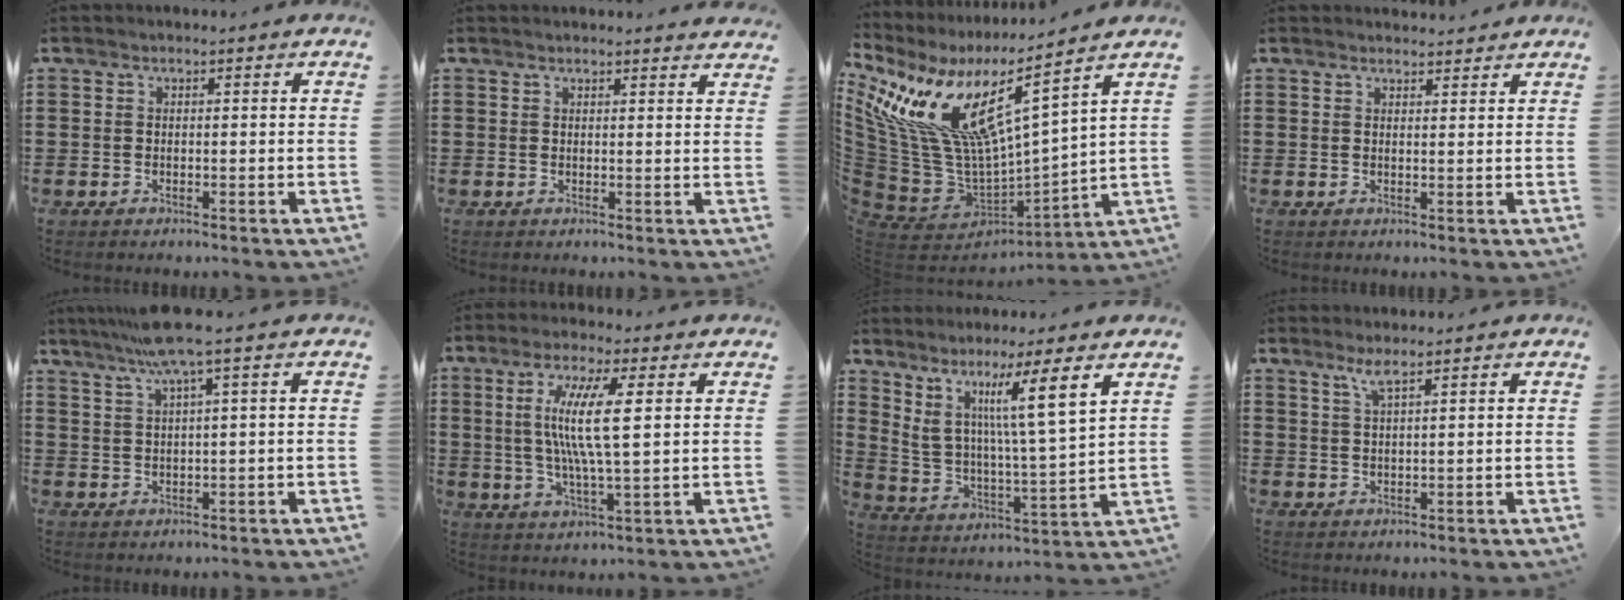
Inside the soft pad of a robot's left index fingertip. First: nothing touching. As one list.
[{"total": 1.5, "force": [1.5, 0.3, 0.0], "torque": [-0.004, 0.001, 0.030]}, {"total": 12.0, "force": [7.1, 4.1, 8.8], "torque": [-0.229, -0.072, 0.115]}, {"total": 1.8, "force": [1.8, 0.2, 0.1], "torque": [-0.006, 0.003, 0.035]}, {"total": 5.9, "force": [3.3, -0.6, 4.8], "torque": [-0.101, 0.000, 0.057]}, {"total": 9.8, "force": [2.3, 1.5, 9.4], "torque": [-0.190, 0.001, 0.033]}, {"total": 8.6, "force": [6.1, -0.4, 6.0], "torque": [-0.132, -0.038, 0.096]}, {"total": 2.6, "force": [1.9, 0.1, 1.8], "torque": [-0.041, 0.001, 0.035]}]